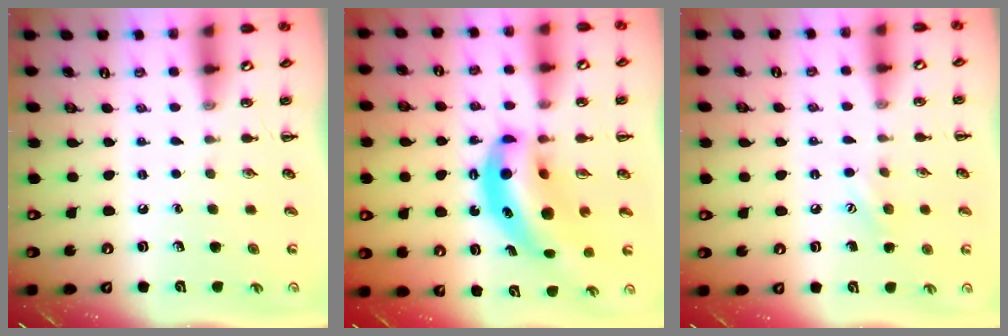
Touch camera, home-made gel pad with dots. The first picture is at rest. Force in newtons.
{"total": 13.1, "press": 12.7, "slide": 3.0}
{"total": 7.1, "press": 6.9, "slide": 1.5}